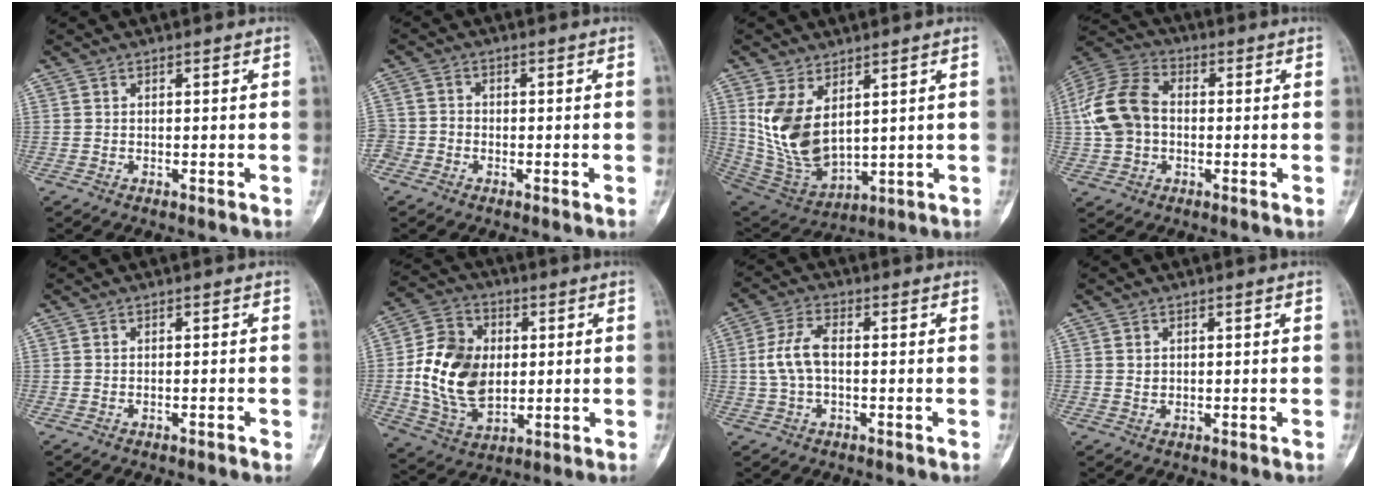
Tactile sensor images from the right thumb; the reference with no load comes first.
{"total": 5.1, "force": [-2.0, 4.5, 1.3], "torque": [-0.023, 0.018, -0.043]}
{"total": 13.7, "force": [3.6, 8.1, 10.5], "torque": [-0.186, -0.022, 0.096]}
{"total": 13.7, "force": [0.0, 10.1, 9.2], "torque": [-0.177, 0.031, -0.008]}
{"total": 0.8, "force": [-0.5, 0.3, 0.5], "torque": [-0.007, 0.004, -0.008]}
{"total": 16.6, "force": [0.1, 11.9, 11.5], "torque": [-0.181, 0.002, 0.009]}
{"total": 6.9, "force": [-0.1, 3.9, 5.7], "torque": [-0.123, 0.019, -0.008]}
{"total": 1.5, "force": [0.2, 1.3, 0.6], "torque": [-0.002, 0.001, 0.006]}